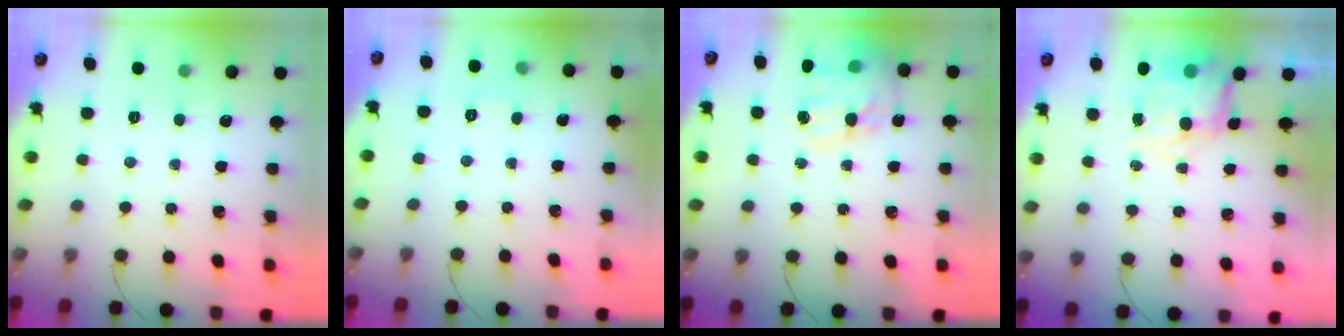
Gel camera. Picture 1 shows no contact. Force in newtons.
{"total": 1.9, "press": 1.4, "slide": 1.3}
{"total": 17.8, "press": 17.4, "slide": 4.0}
{"total": 9.4, "press": 9.1, "slide": 2.4}